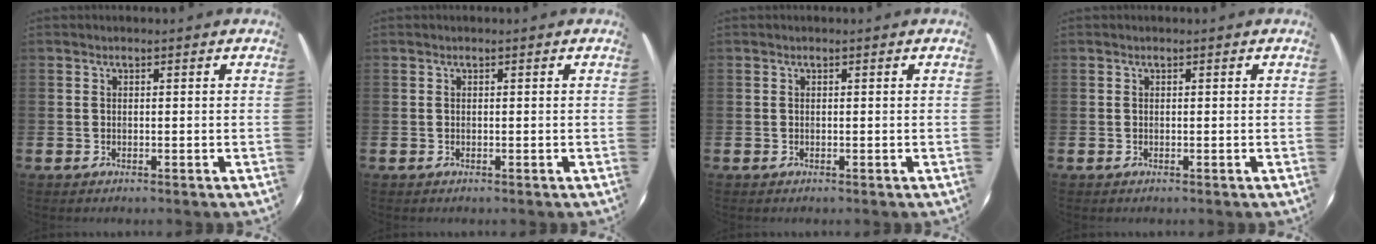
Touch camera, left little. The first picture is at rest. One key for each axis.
{"total": 0.0}
{"total": 0.0}
{"total": 0.0}